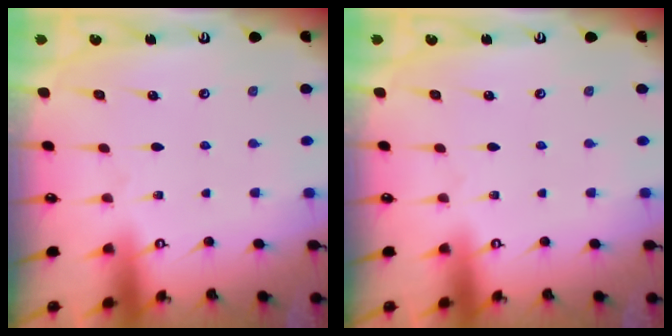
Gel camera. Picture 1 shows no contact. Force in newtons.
{"total": 0.0}